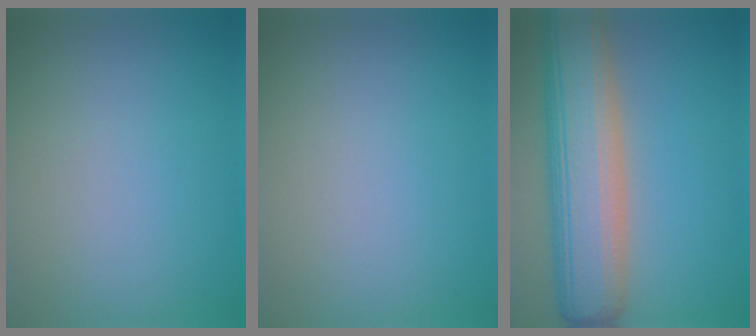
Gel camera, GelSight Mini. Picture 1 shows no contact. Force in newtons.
{"total": 0.0}
{"total": 10.6, "press": 10.5, "slide": 0.8}